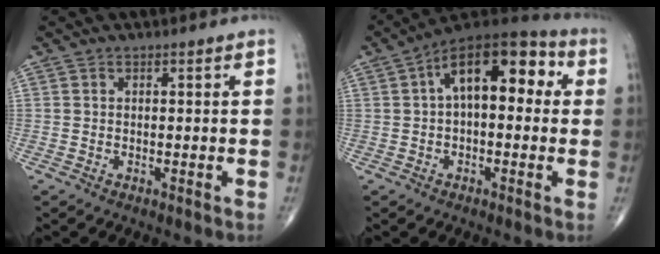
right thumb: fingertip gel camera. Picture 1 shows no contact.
{"total": 15.1, "force": [2.3, 8.1, 12.5], "torque": [-0.153, 0.044, 0.022]}